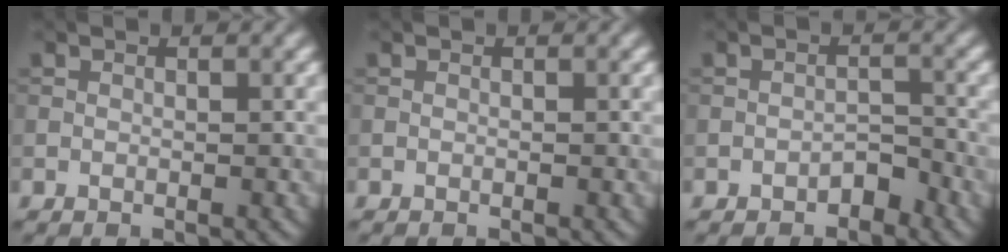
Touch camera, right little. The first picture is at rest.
{"total": 0.0}
{"total": 1.8, "force": [-1.4, 0.8, 0.8], "torque": [-0.010, 0.008, -0.025]}